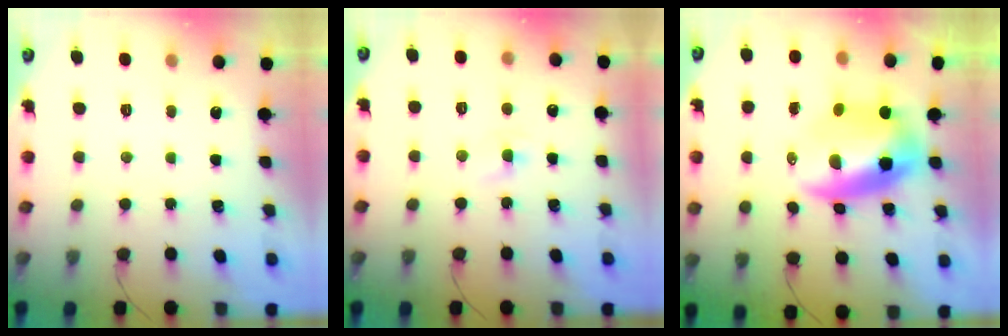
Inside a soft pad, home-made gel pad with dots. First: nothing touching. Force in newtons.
{"total": 1.0, "press": 0.8, "slide": 0.6}
{"total": 11.0, "press": 10.7, "slide": 2.8}